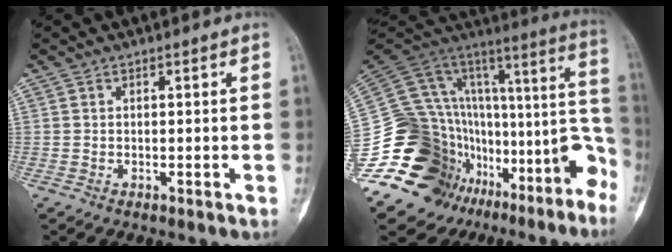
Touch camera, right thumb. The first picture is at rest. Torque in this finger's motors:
{"motor_torque": [2.68, 0.49, 0.95, -1.82, 0.00]}